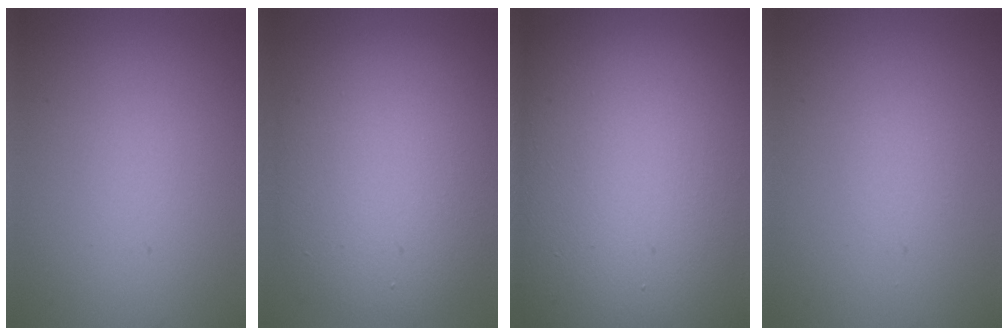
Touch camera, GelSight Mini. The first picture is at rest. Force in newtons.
{"total": 10.7, "press": 10.7, "slide": 0.4}
{"total": 24.8, "press": 24.8, "slide": 1.1}
{"total": 0.7, "press": 0.7, "slide": 0.1}